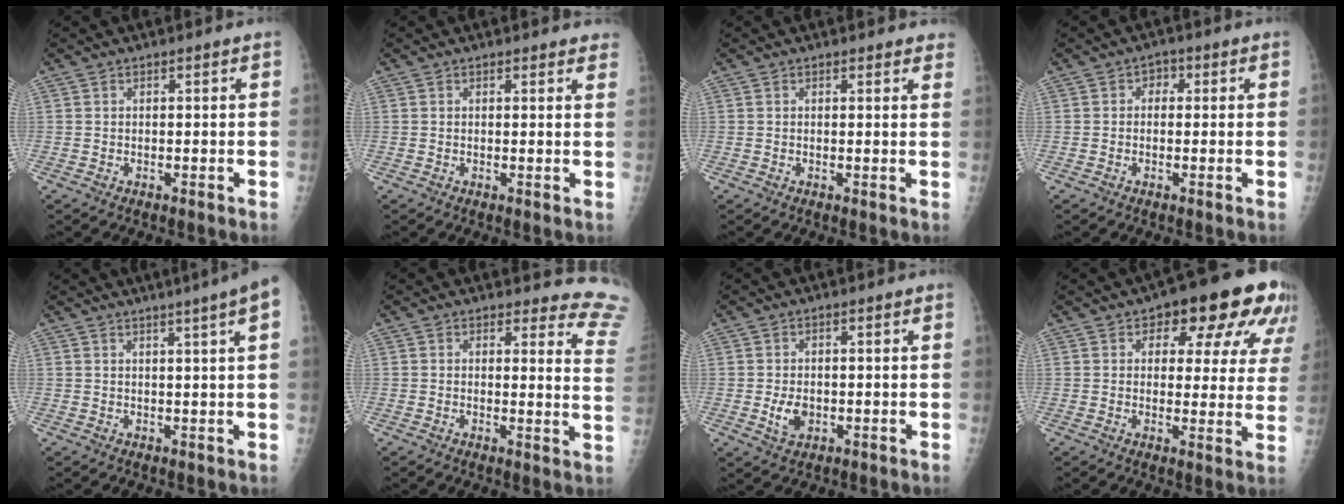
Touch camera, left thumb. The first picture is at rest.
{"total": 3.2, "force": [2.9, 1.0, 0.7], "torque": [0.013, -0.011, 0.016]}
{"total": 2.9, "force": [2.7, 0.9, 0.7], "torque": [0.011, -0.010, 0.014]}
{"total": 2.2, "force": [0.2, 1.8, 1.2], "torque": [0.004, 0.008, -0.007]}
{"total": 6.9, "force": [3.8, -0.7, 5.7], "torque": [-0.073, 0.001, 0.042]}
{"total": 12.0, "force": [11.7, 2.6, 0.1], "torque": [0.056, -0.126, 0.079]}
{"total": 4.0, "force": [-0.7, 2.7, 2.9], "torque": [-0.046, -0.003, -0.007]}
{"total": 16.0, "force": [8.4, 7.7, 11.2], "torque": [-0.087, -0.014, 0.097]}